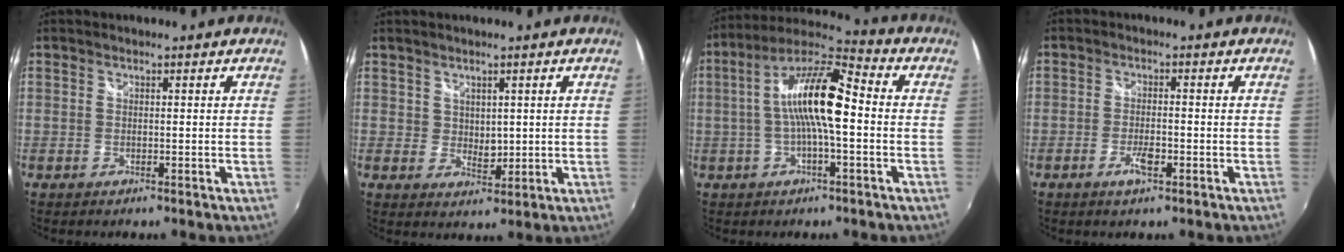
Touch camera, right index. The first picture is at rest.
{"total": 3.1, "force": [1.3, 2.4, 1.4], "torque": [-0.017, -0.002, 0.027]}
{"total": 13.8, "force": [-0.3, 3.3, 13.4], "torque": [-0.249, 0.021, -0.014]}
{"total": 3.6, "force": [-1.7, 1.1, 3.0], "torque": [-0.064, -0.003, -0.033]}